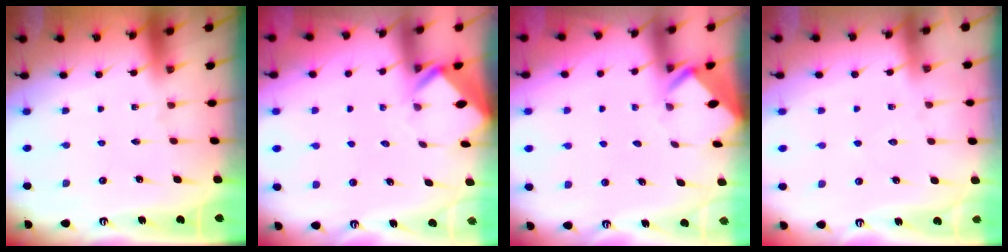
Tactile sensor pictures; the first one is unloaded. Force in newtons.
{"total": 2.8, "press": 2.8, "slide": 0.2}
{"total": 3.3, "press": 3.3, "slide": 0.3}
{"total": 5.1, "press": 5.0, "slide": 0.6}